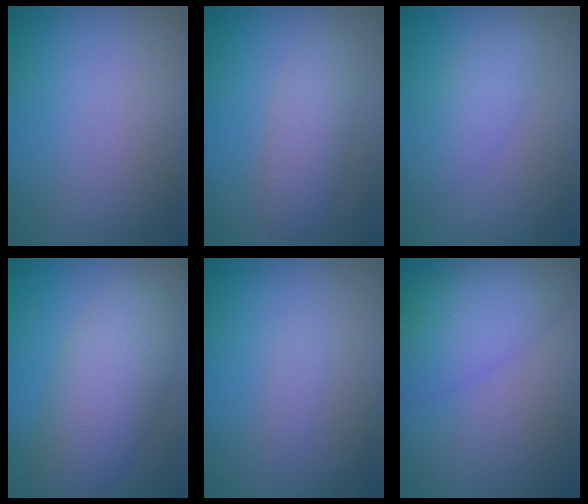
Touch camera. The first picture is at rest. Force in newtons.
{"total": 2.8, "press": 2.8, "slide": 0.1}
{"total": 2.6, "press": 2.6, "slide": 0.1}
{"total": 6.7, "press": 6.7, "slide": 0.3}
{"total": 0.8, "press": 0.8, "slide": 0.0}
{"total": 5.6, "press": 5.6, "slide": 0.2}